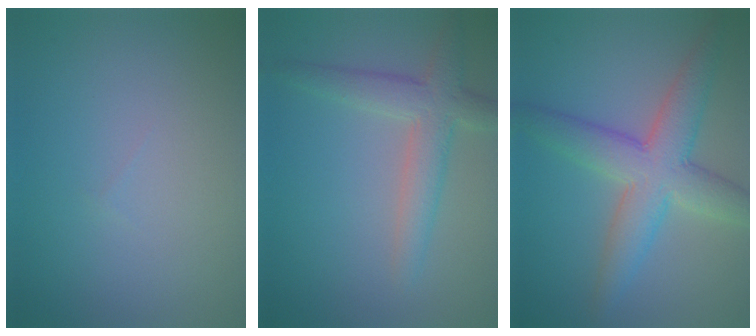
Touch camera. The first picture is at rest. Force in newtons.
{"total": 3.9, "press": 3.9, "slide": 0.2}
{"total": 6.3, "press": 6.3, "slide": 0.3}